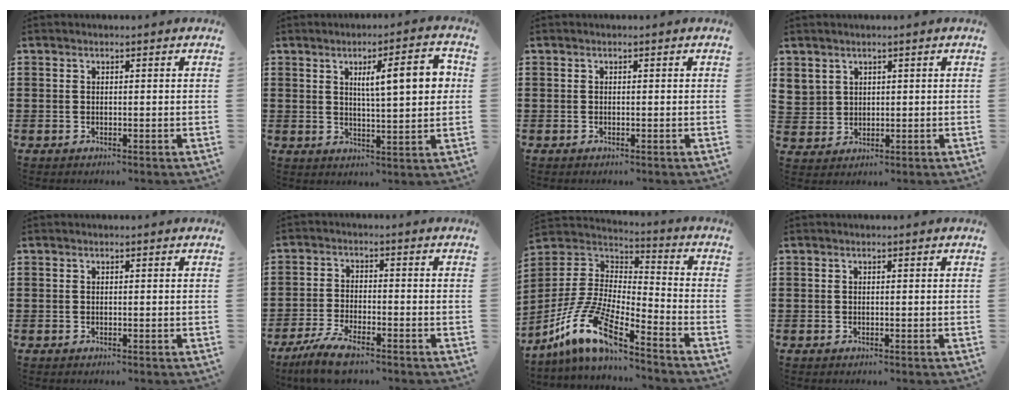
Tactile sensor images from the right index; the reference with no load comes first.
{"total": 8.8, "force": [2.6, 1.9, 8.2], "torque": [-0.127, -0.006, 0.033]}
{"total": 0.0}
{"total": 2.8, "force": [1.8, 2.1, 0.1], "torque": [-0.015, 0.007, 0.036]}
{"total": 0.0}
{"total": 5.6, "force": [-4.5, 0.9, 3.1], "torque": [-0.077, -0.009, -0.091]}
{"total": 12.3, "force": [-8.8, 2.9, 8.2], "torque": [-0.201, -0.004, -0.184]}
{"total": 0.0}